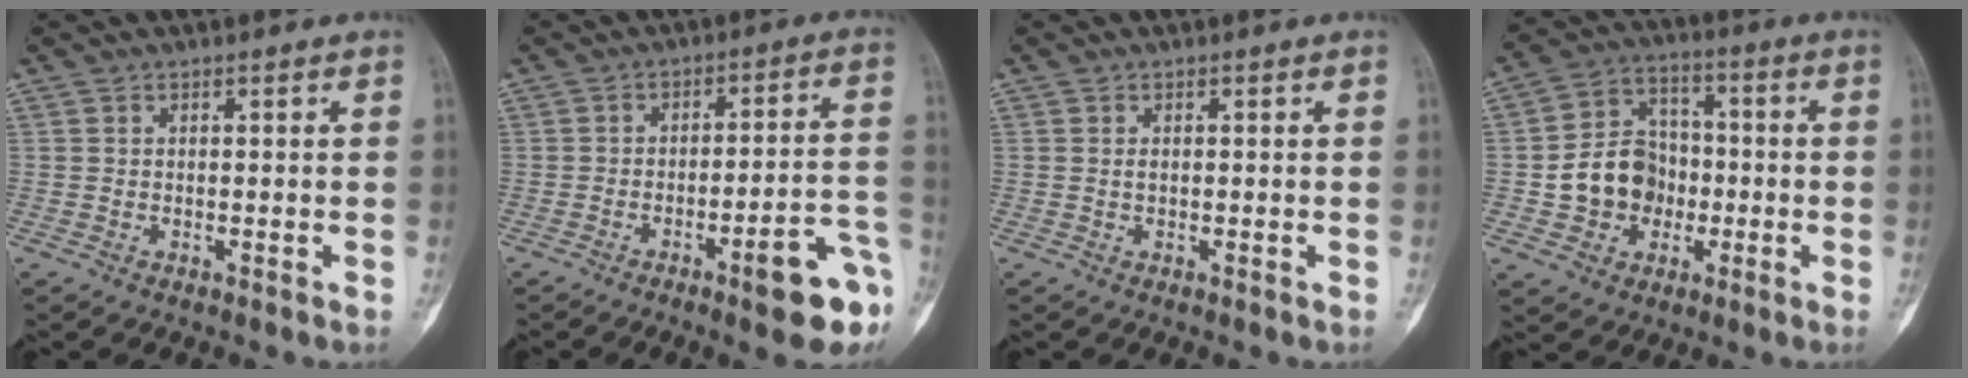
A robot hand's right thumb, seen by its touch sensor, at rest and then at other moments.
{"total": 12.2, "force": [-6.3, 2.5, 10.1], "torque": [-0.112, 0.045, -0.081]}
{"total": 0.6, "force": [0.0, 0.4, 0.5], "torque": [-0.008, 0.000, 0.000]}
{"total": 11.6, "force": [-2.1, 9.8, 5.8], "torque": [-0.067, 0.032, -0.039]}